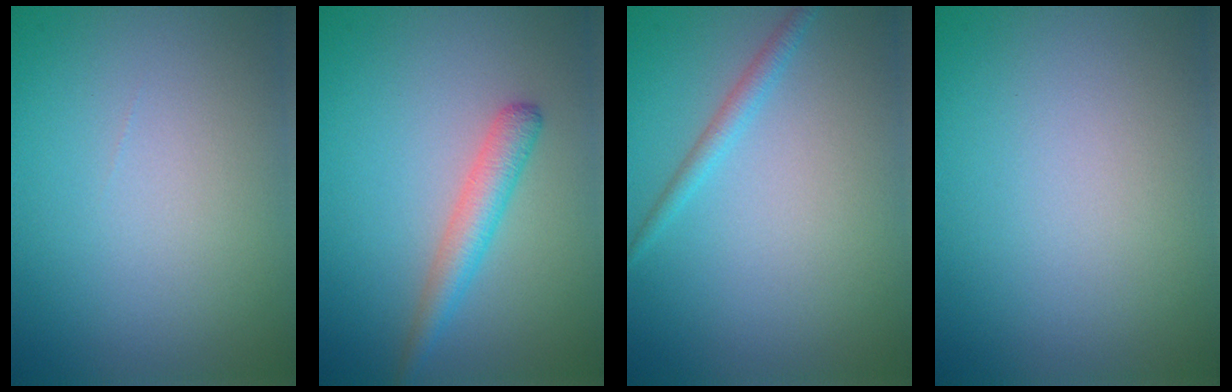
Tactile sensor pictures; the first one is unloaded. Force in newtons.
{"total": 2.7, "press": 2.7, "slide": 0.0}
{"total": 1.4, "press": 1.4, "slide": 0.0}
{"total": 0.0}